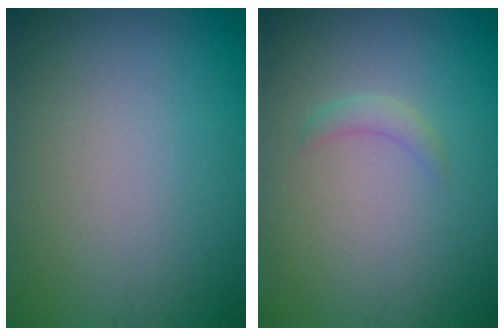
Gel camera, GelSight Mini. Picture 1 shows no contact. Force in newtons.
{"total": 1.1, "press": 1.1, "slide": 0.1}